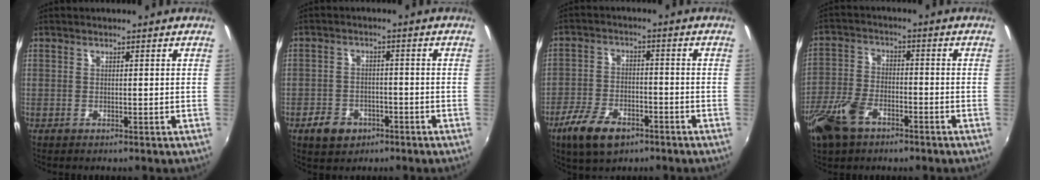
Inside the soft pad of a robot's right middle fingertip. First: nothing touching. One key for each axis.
{"total": 6.0, "fx": -3.5, "fy": 4.2, "fz": 2.3, "tx": -0.072, "ty": 0.008, "tz": -0.049}
{"total": 10.0, "fx": -6.3, "fy": 5.0, "fz": 6.0, "tx": -0.146, "ty": -0.011, "tz": -0.115}
{"total": 11.1, "fx": -6.7, "fy": 5.9, "fz": 6.5, "tx": -0.159, "ty": -0.008, "tz": -0.130}